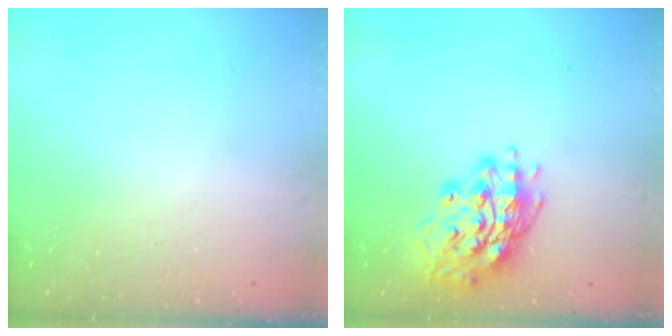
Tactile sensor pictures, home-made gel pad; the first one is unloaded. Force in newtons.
{"total": 16.3, "press": 16.1, "slide": 2.8}